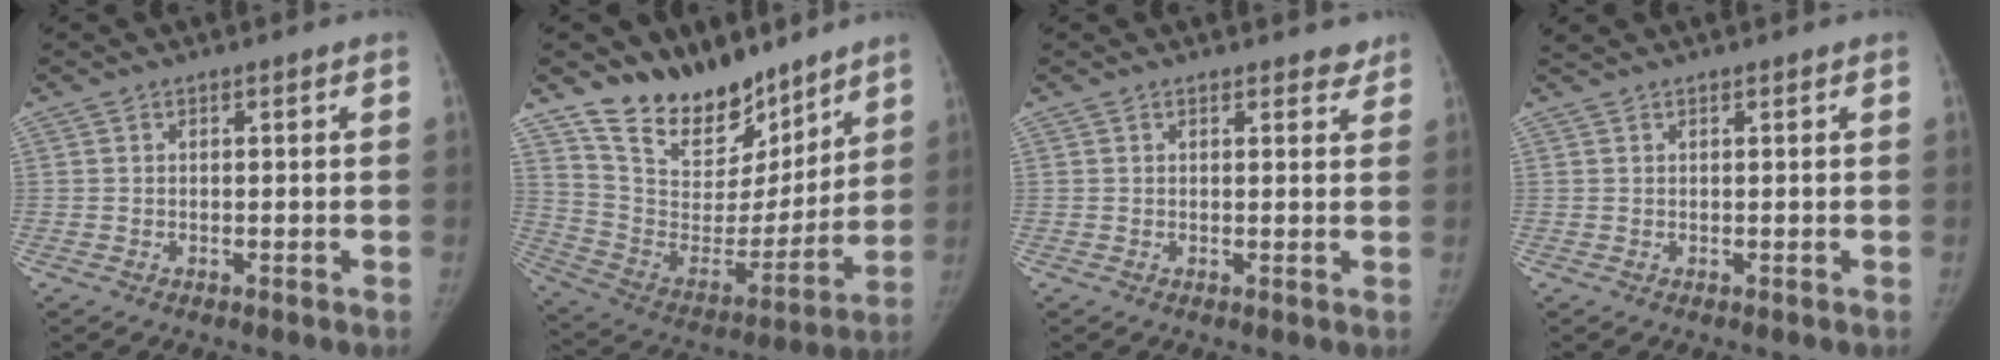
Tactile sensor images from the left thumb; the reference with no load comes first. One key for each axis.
{"total": 18.6, "fx": 15.1, "fy": 9.4, "fz": 5.5, "tx": -0.038, "ty": -0.102, "tz": 0.269}
{"total": 2.8, "fx": 2.4, "fy": 1.3, "fz": 0.8, "tx": 0.015, "ty": -0.010, "tz": 0.021}
{"total": 1.6, "fx": 1.3, "fy": 0.3, "fz": 0.9, "tx": -0.016, "ty": 0.020, "tz": 0.023}